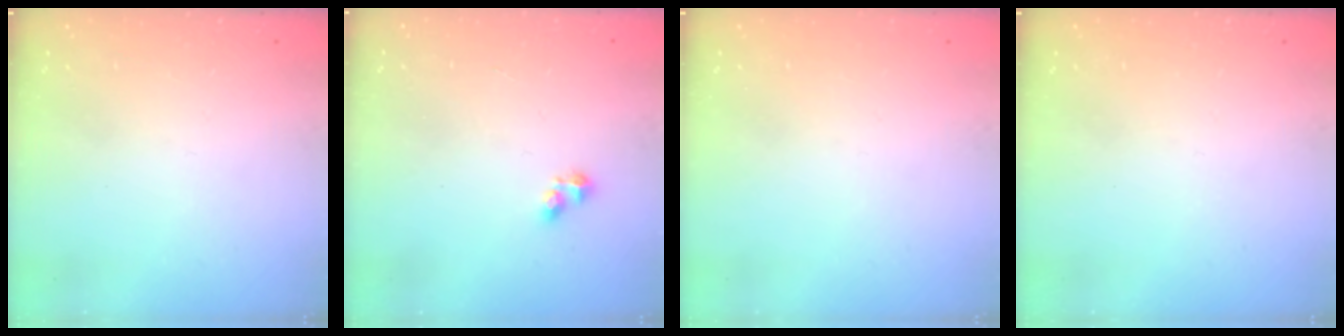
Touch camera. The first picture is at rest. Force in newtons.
{"total": 2.7, "press": 2.7, "slide": 0.4}
{"total": 0.0}
{"total": 0.0}